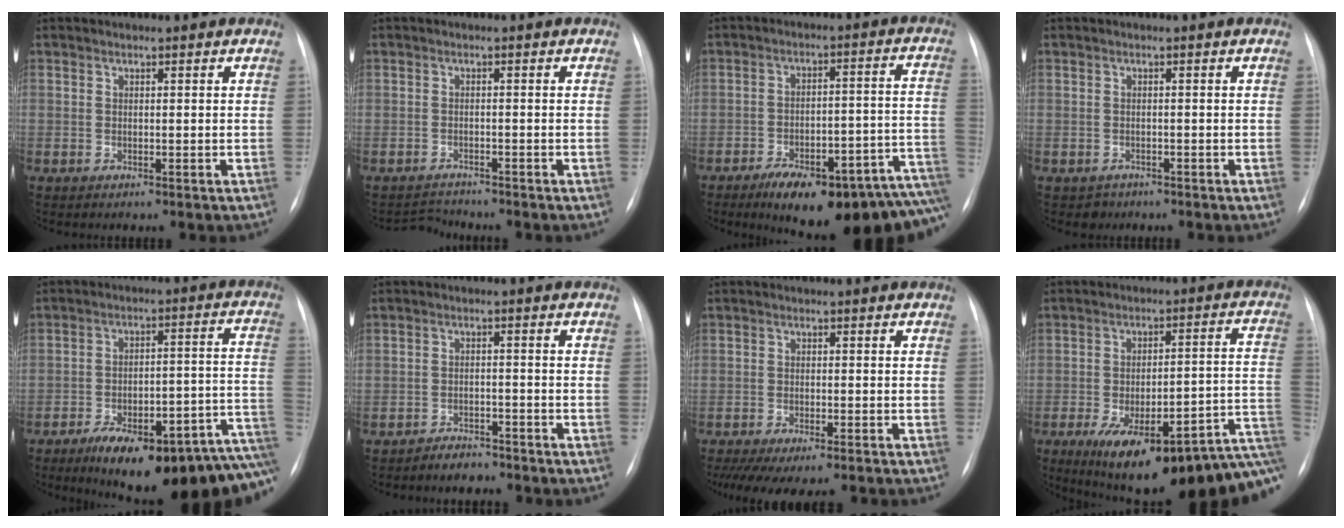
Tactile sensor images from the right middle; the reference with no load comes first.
{"total": 2.2, "force": [-2.0, 0.2, -1.0], "torque": [0.016, -0.012, -0.032]}
{"total": 21.2, "force": [-13.1, 6.4, 15.3], "torque": [-0.134, 0.044, -0.173]}
{"total": 1.6, "force": [-1.0, 1.2, -0.2], "torque": [-0.001, 0.005, -0.015]}
{"total": 23.0, "force": [-13.0, 6.9, 17.6], "torque": [-0.174, 0.041, -0.176]}
{"total": 3.1, "force": [-2.8, 1.3, 0.5], "torque": [-0.015, 0.003, -0.041]}
{"total": 11.2, "force": [-9.0, 2.9, 6.1], "torque": [-0.095, -0.007, -0.123]}
{"total": 24.0, "force": [-12.8, 6.1, 19.3], "torque": [-0.205, 0.020, -0.173]}